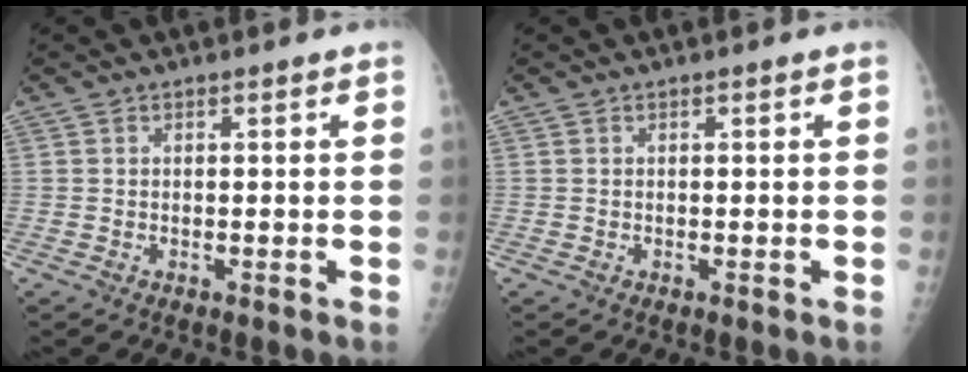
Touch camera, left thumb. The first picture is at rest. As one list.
[{"total": 0.0}]